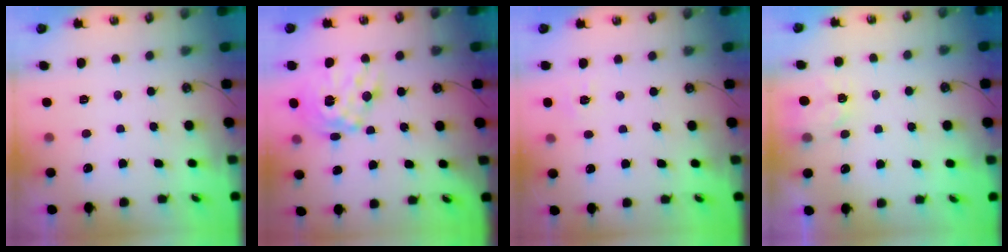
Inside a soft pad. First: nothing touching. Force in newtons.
{"total": 17.4, "press": 17.3, "slide": 1.4}
{"total": 5.5, "press": 5.4, "slide": 0.5}
{"total": 3.5, "press": 3.5, "slide": 0.5}